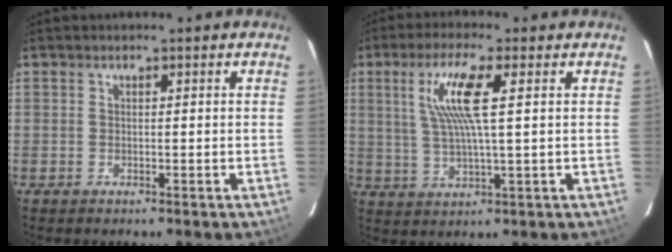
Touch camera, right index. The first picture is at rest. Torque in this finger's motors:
{"motor_torque": [0.52, -0.03, 0.66, 0.21]}